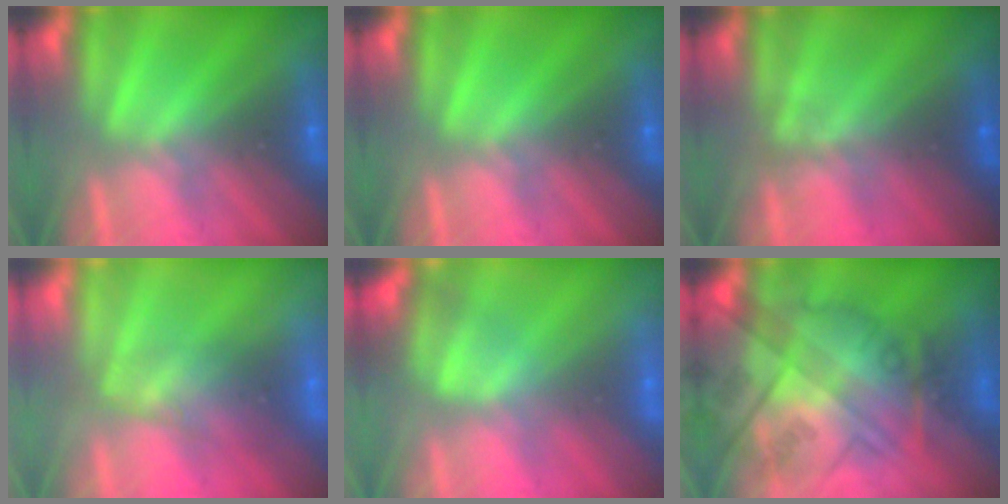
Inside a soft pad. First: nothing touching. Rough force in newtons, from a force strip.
{"total": 0.0}
{"total": 1.4}
{"total": 2.4}
{"total": 3.5}
{"total": 7.3}